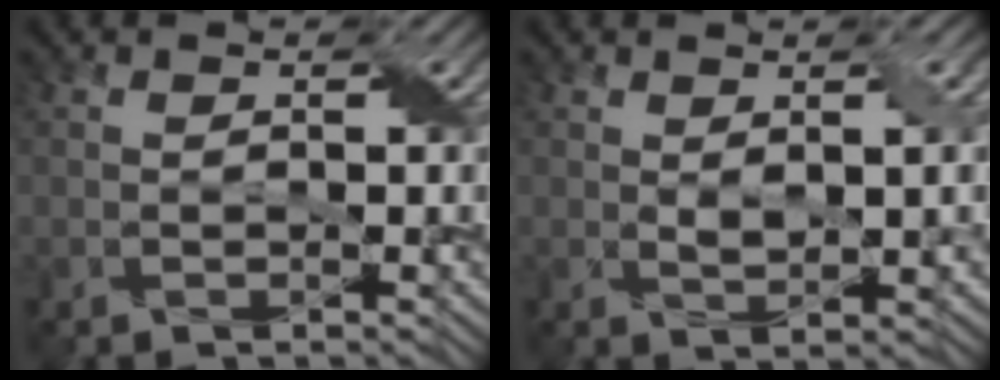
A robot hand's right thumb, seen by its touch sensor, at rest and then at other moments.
{"total": 2.7, "force": [1.0, 0.7, 2.4], "torque": [-0.049, 0.001, 0.021]}